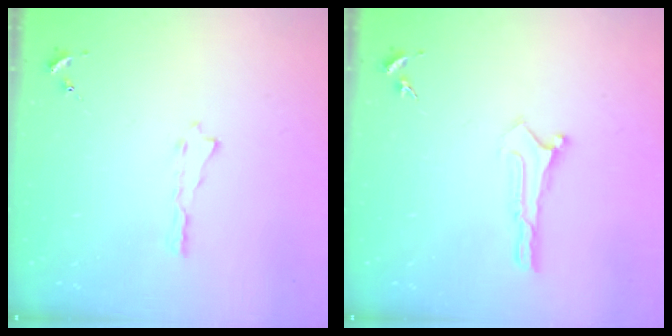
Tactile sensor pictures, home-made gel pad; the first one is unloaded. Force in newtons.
{"total": 0.0}